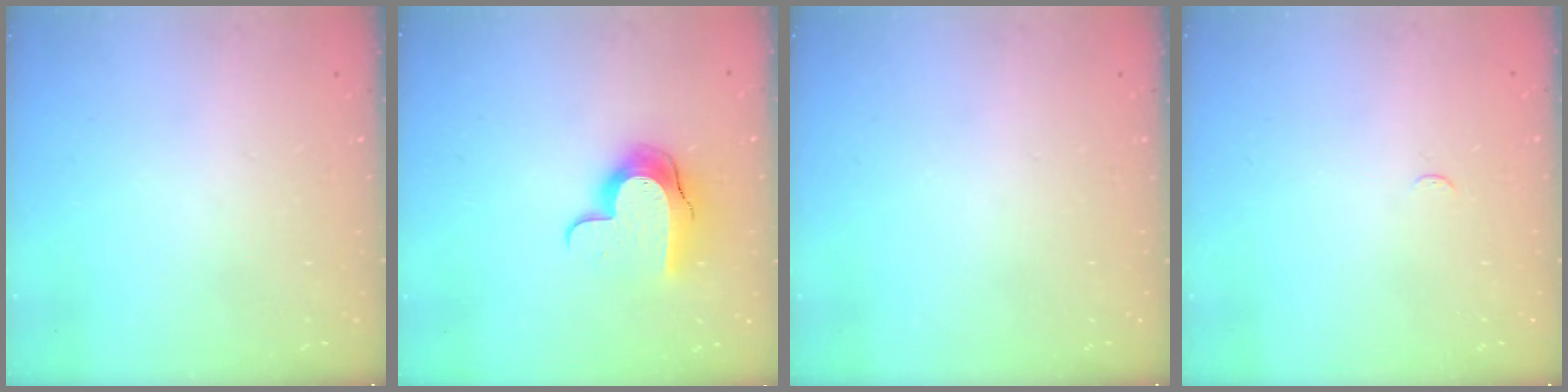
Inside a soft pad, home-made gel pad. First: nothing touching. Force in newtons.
{"total": 10.5, "press": 10.5, "slide": 0.9}
{"total": 0.0}
{"total": 2.9, "press": 2.8, "slide": 0.4}